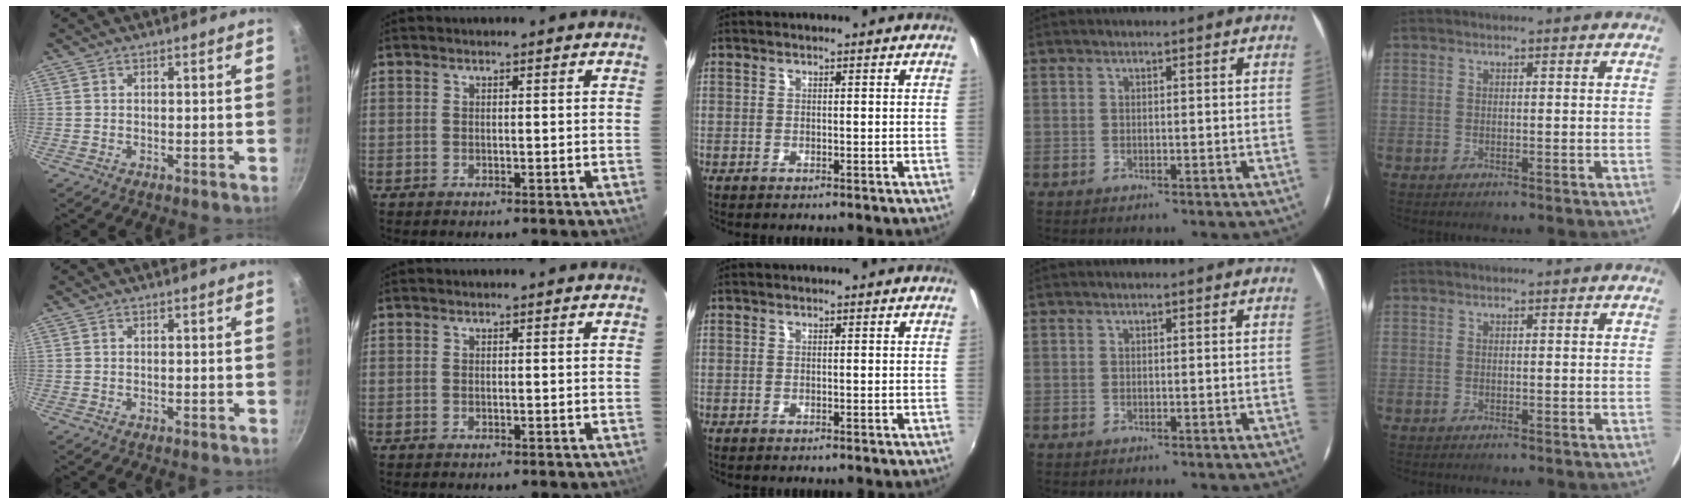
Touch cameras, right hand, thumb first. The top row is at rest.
{}